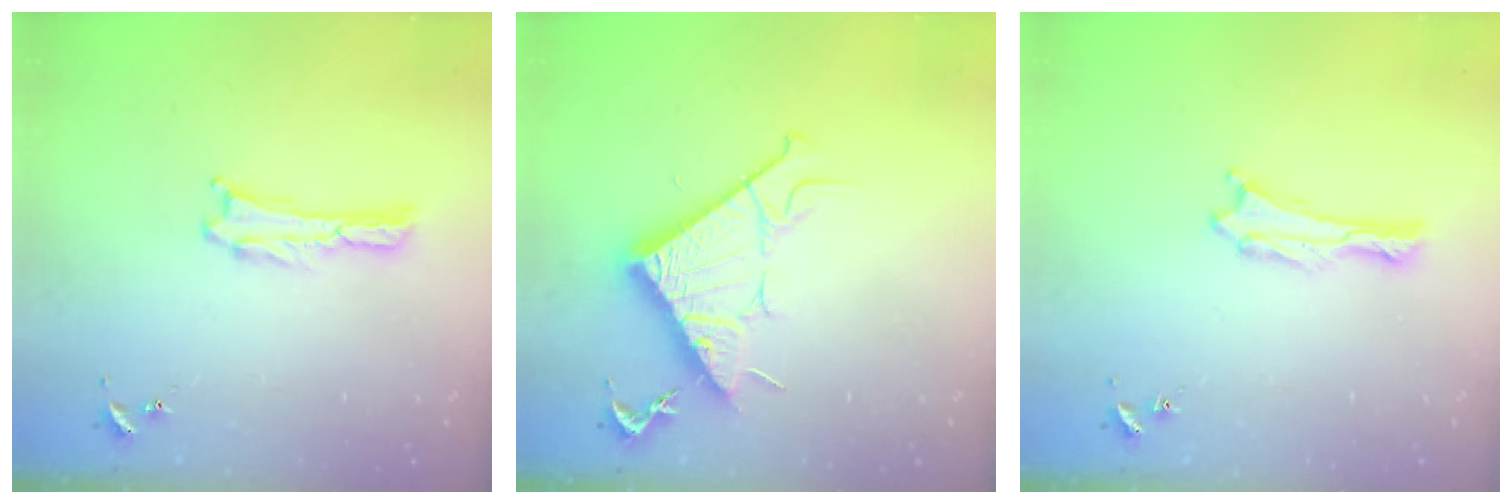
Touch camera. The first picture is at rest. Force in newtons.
{"total": 10.7, "press": 10.7, "slide": 0.1}
{"total": 0.6, "press": 0.6, "slide": 0.1}